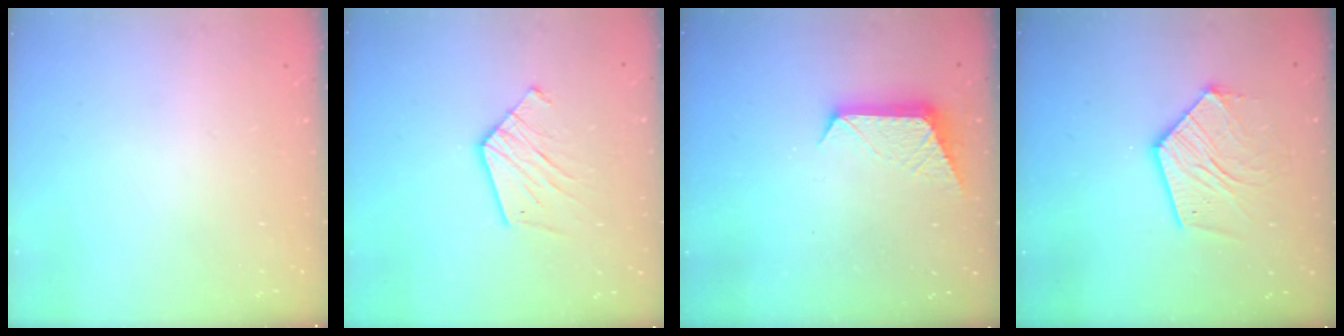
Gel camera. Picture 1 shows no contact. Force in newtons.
{"total": 10.4, "press": 10.4, "slide": 0.5}
{"total": 9.3, "press": 9.3, "slide": 0.5}
{"total": 13.8, "press": 13.7, "slide": 1.2}